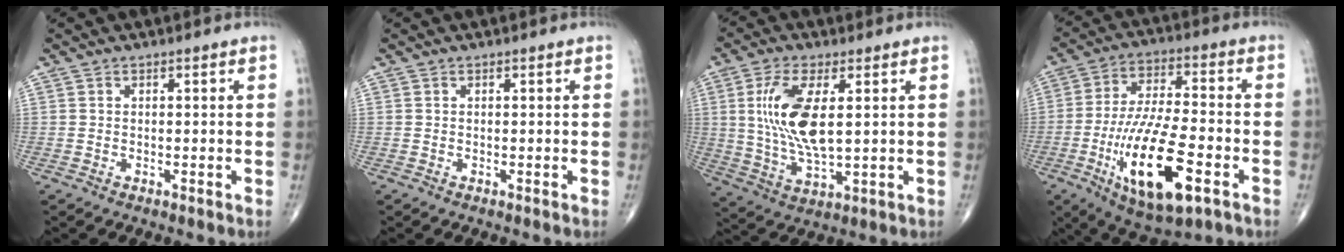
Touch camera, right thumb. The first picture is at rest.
{"total": 0.0}
{"total": 12.8, "force": [2.3, 5.0, 11.5], "torque": [-0.241, -0.018, 0.051]}
{"total": 19.1, "force": [-6.9, 6.6, 16.6], "torque": [-0.309, 0.015, -0.108]}